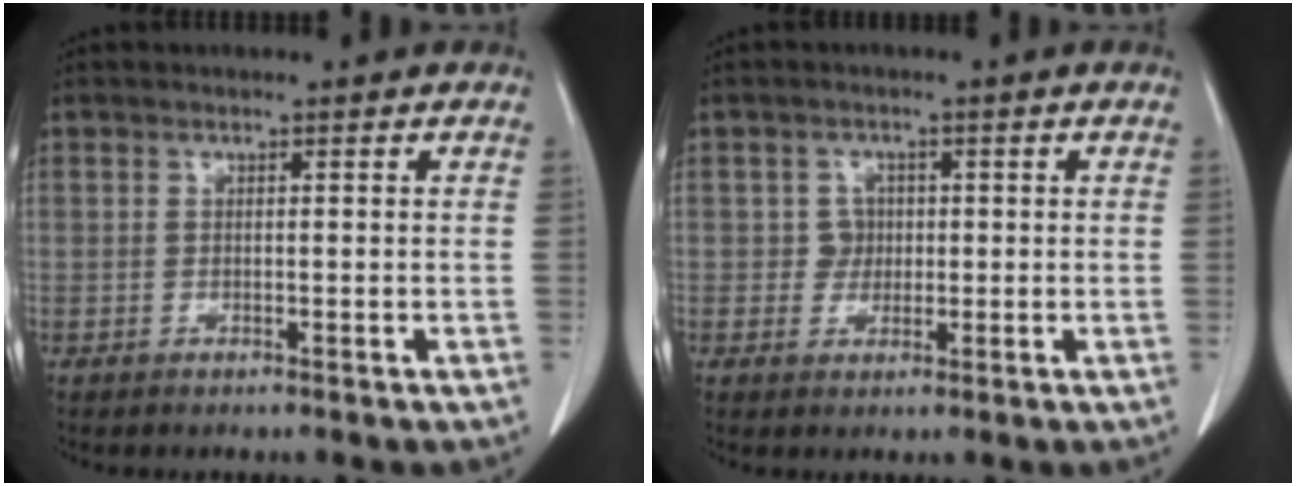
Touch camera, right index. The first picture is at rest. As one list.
[{"total": 2.4, "force": [0.2, 2.4, 0.4], "torque": [0.001, 0.006, 0.004]}]